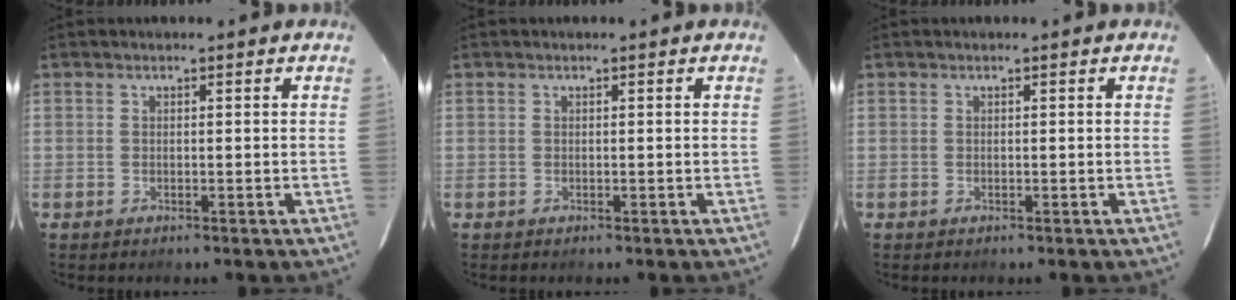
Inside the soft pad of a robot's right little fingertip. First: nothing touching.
{"total": 0.0}
{"total": 0.0}